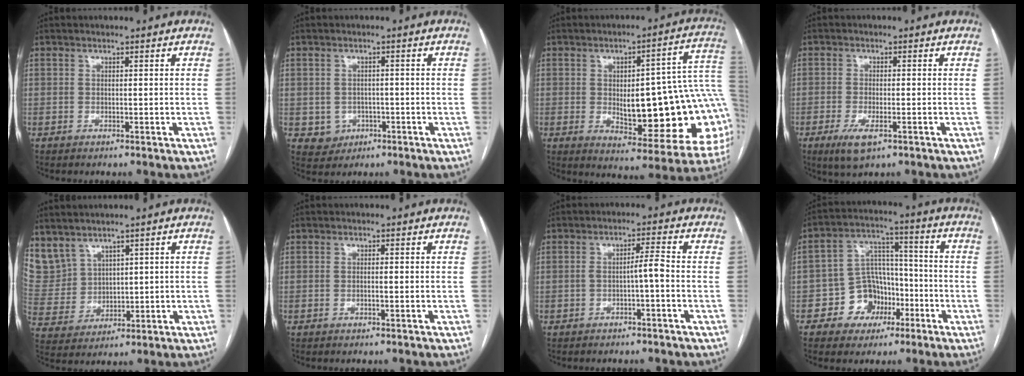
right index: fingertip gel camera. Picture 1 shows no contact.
{"total": 3.8, "force": [-1.0, 3.6, 0.7], "torque": [0.000, 0.007, -0.006]}
{"total": 22.3, "force": [-1.3, 6.6, 21.2], "torque": [-0.198, 0.028, 0.004]}
{"total": 4.6, "force": [-2.3, 1.4, 3.7], "torque": [-0.072, -0.008, -0.034]}
{"total": 9.3, "force": [6.4, 6.4, 2.0], "torque": [-0.066, 0.021, 0.161]}
{"total": 0.6, "force": [-0.1, 0.0, 0.5], "torque": [-0.011, 0.001, -0.002]}
{"total": 3.0, "force": [-0.9, 0.0, 2.8], "torque": [-0.044, 0.008, -0.016]}
{"total": 9.3, "force": [-4.0, 7.5, 3.7], "torque": [-0.064, 0.032, -0.059]}